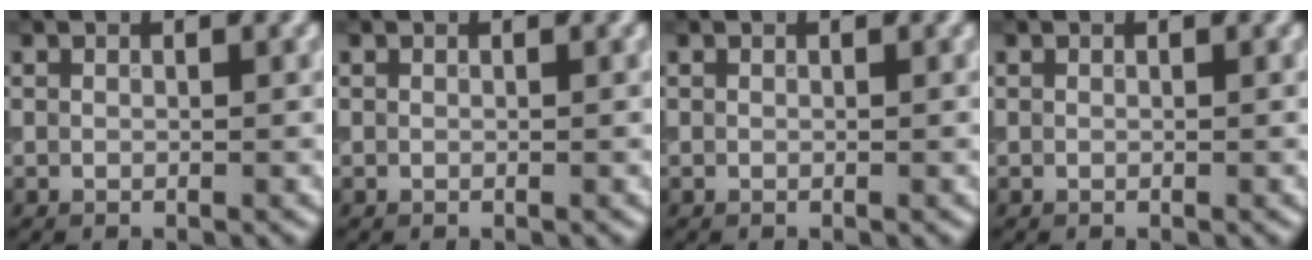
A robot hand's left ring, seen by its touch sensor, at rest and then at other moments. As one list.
[{"total": 0.0}, {"total": 0.0}, {"total": 0.0}]